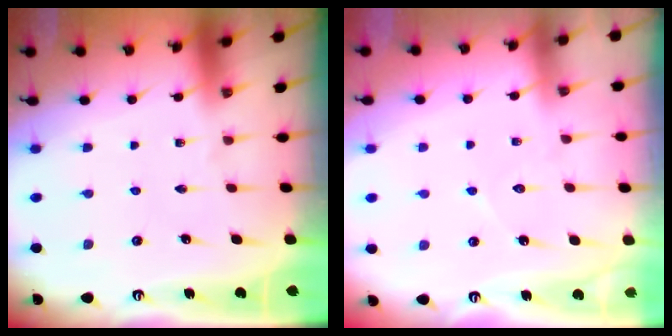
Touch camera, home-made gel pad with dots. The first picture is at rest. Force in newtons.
{"total": 5.9, "press": 5.8, "slide": 0.7}